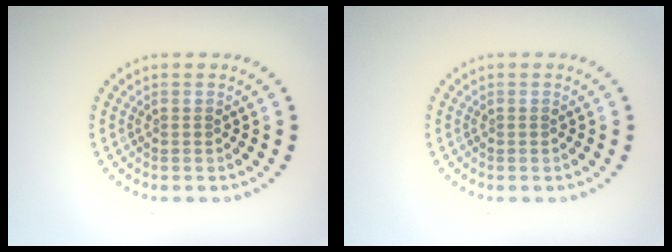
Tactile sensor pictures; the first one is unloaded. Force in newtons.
{"total": 0.0}